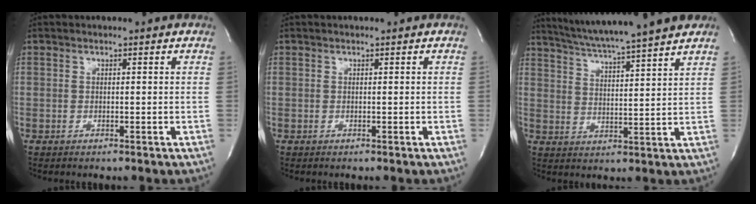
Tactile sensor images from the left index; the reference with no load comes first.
{"total": 0.0}
{"total": 15.1, "force": [13.2, -1.0, 7.2], "torque": [-0.128, 0.003, 0.191]}